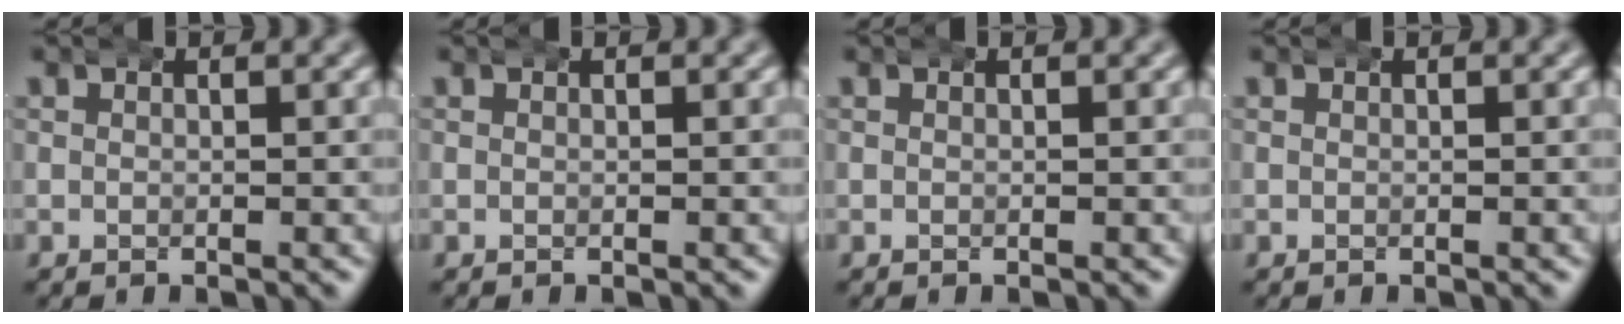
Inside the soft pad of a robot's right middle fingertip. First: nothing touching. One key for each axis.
{"total": 0.0}
{"total": 0.0}
{"total": 0.0}